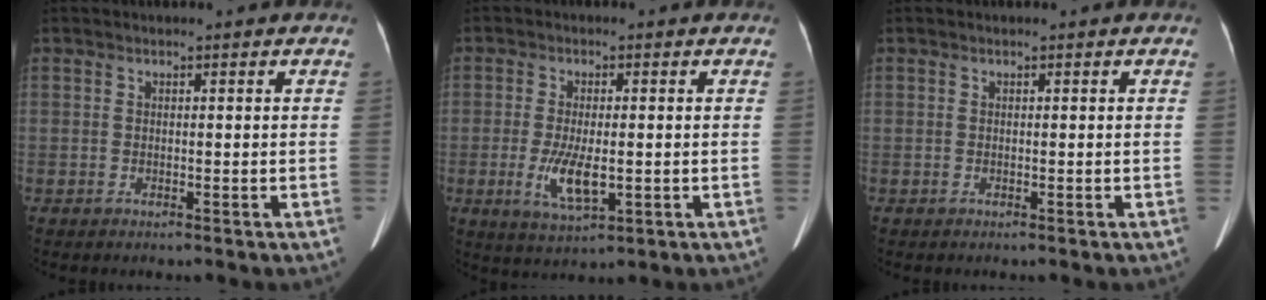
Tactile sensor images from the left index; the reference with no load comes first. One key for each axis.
{"total": 6.1, "fx": -1.1, "fy": 2.1, "fz": 5.7, "tx": -0.116, "ty": -0.012, "tz": -0.014}
{"total": 0.0}